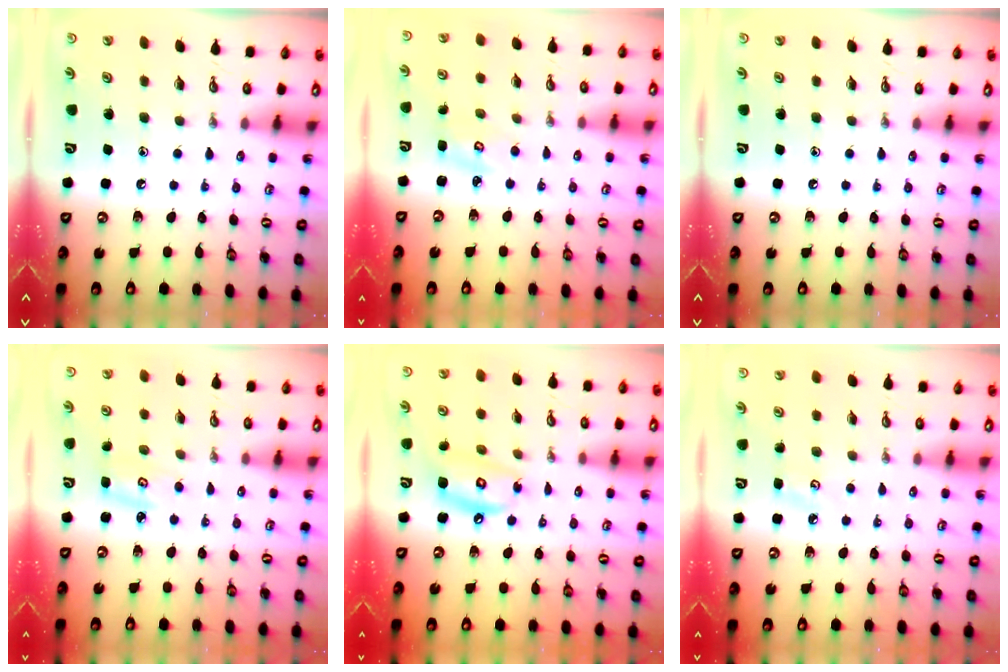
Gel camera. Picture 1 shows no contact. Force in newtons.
{"total": 3.7, "press": 3.6, "slide": 0.3}
{"total": 0.0}
{"total": 2.8, "press": 2.8, "slide": 0.3}
{"total": 11.5, "press": 11.5, "slide": 1.0}
{"total": 3.8, "press": 3.8, "slide": 0.6}